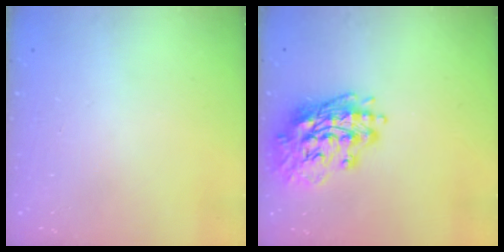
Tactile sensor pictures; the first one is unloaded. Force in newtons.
{"total": 17.1, "press": 16.9, "slide": 2.4}